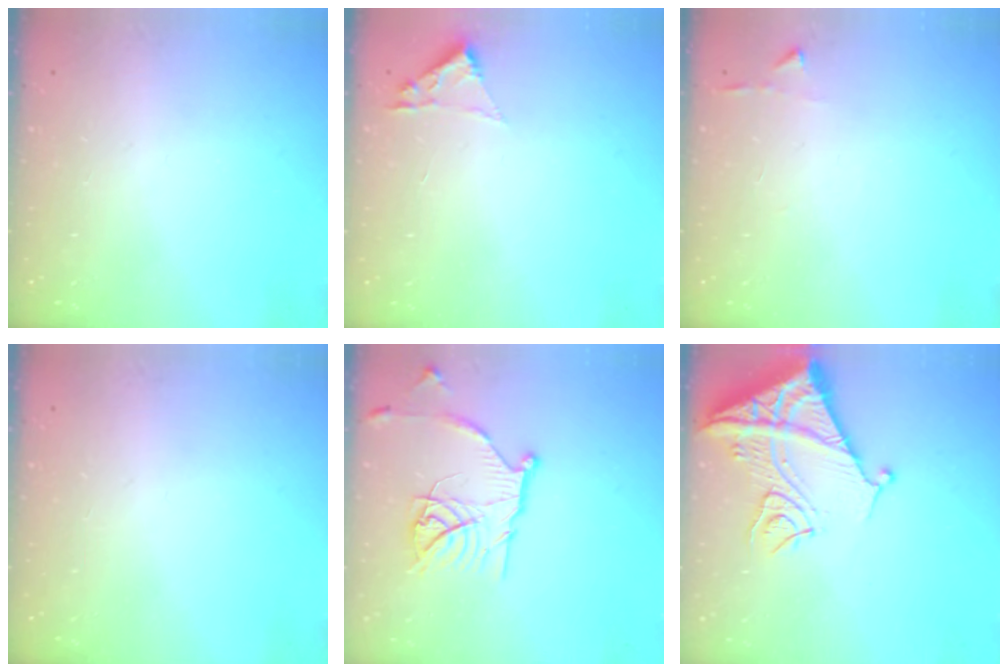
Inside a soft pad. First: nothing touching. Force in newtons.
{"total": 1.8, "press": 1.8, "slide": 0.2}
{"total": 2.9, "press": 2.9, "slide": 0.3}
{"total": 0.0}
{"total": 16.4, "press": 16.4, "slide": 1.3}
{"total": 13.8, "press": 13.7, "slide": 1.4}